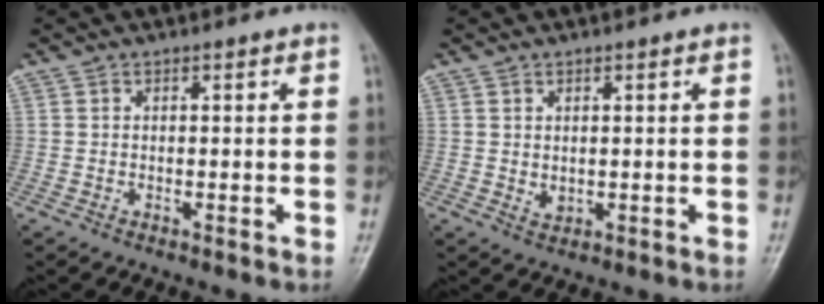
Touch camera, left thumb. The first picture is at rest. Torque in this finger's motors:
{"motor_torque": [-0.06, -0.06, 0.04, -0.01, 0.00]}